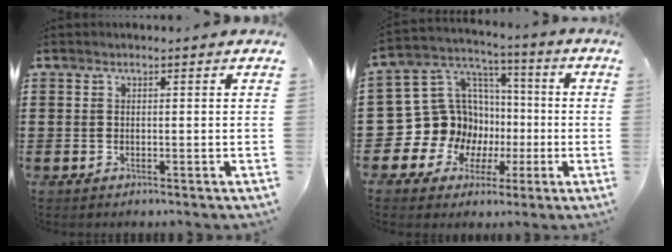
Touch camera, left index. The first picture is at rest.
{"total": 13.7, "force": [-1.4, 13.0, 3.9], "torque": [-0.125, -0.021, 0.000]}